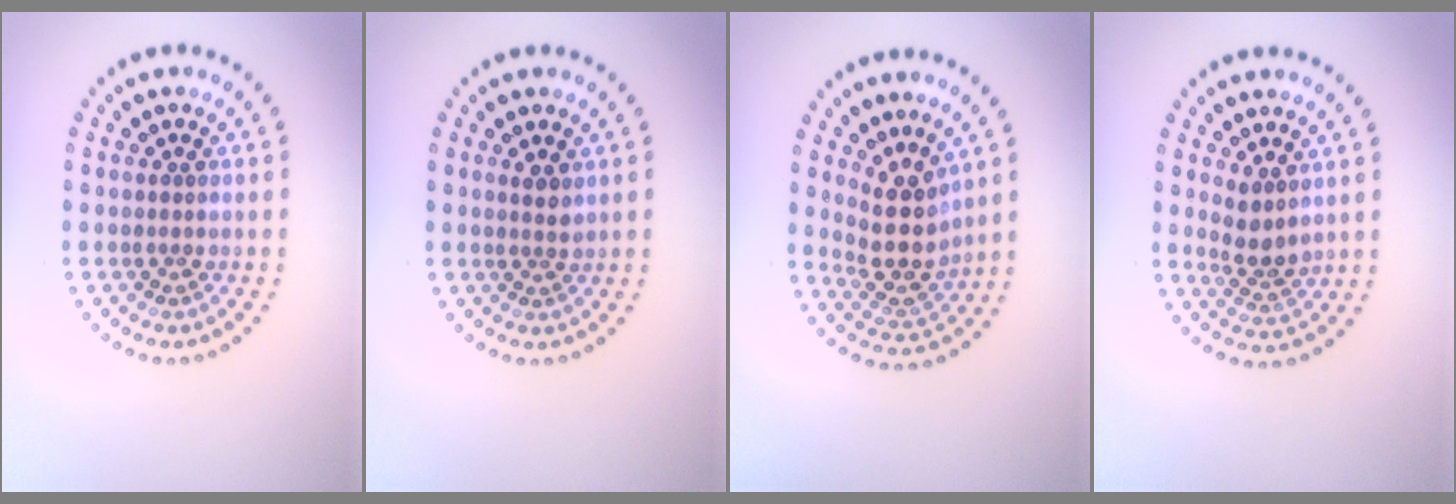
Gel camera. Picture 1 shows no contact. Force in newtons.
{"total": 1.2, "press": 1.0, "slide": 0.8}
{"total": 4.1, "press": 3.2, "slide": 2.6}
{"total": 2.5, "press": 1.9, "slide": 1.6}